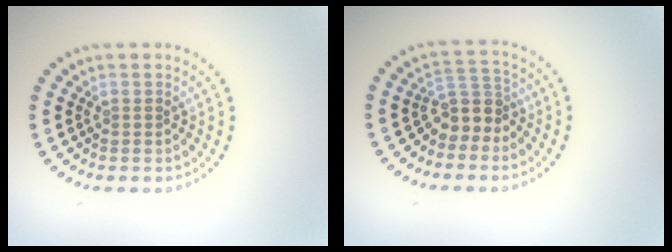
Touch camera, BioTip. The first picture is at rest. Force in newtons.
{"total": 2.8, "press": 2.2, "slide": 1.7}